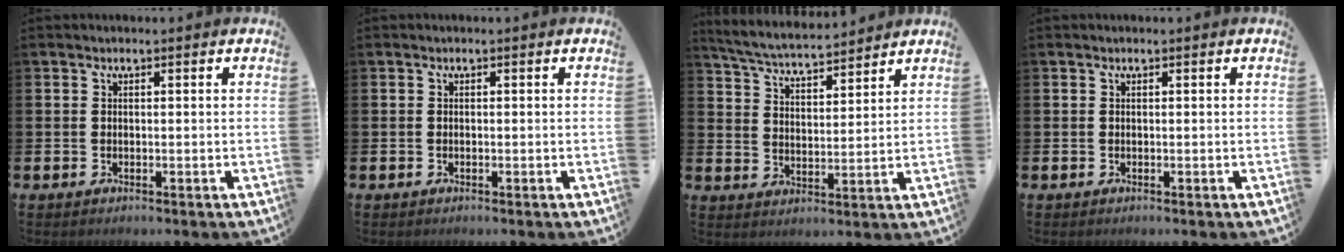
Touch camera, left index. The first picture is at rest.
{"total": 0.0}
{"total": 5.3, "force": [5.2, 0.4, 0.9], "torque": [-0.040, -0.034, 0.090]}
{"total": 0.0}